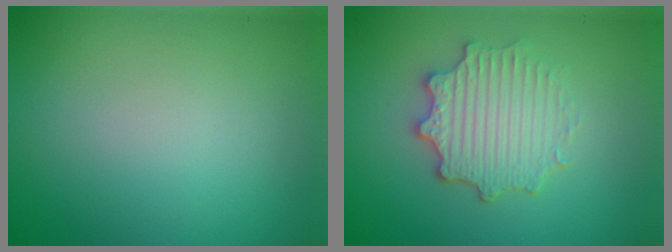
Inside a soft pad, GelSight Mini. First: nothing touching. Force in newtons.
{"total": 4.5, "press": 3.7, "slide": 2.4}